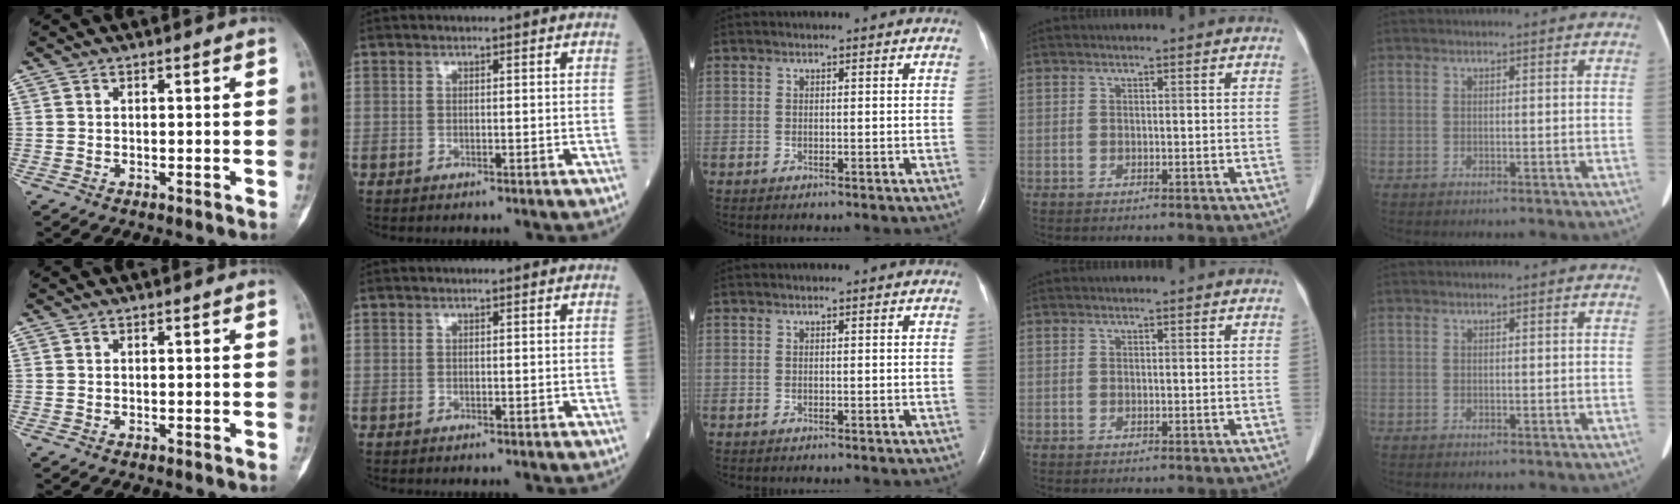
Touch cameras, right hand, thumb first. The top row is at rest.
{}